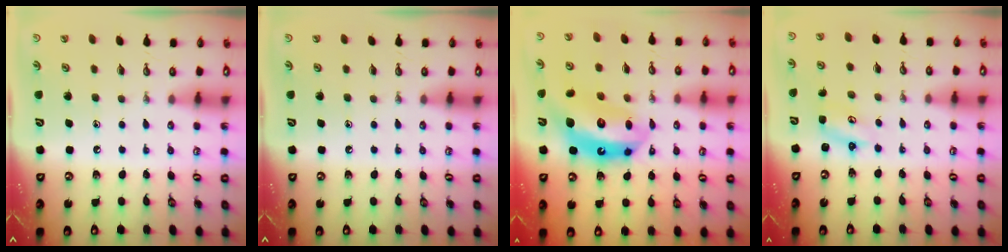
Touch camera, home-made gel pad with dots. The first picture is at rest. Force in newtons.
{"total": 0.0}
{"total": 14.8, "press": 14.7, "slide": 1.8}
{"total": 2.9, "press": 2.9, "slide": 0.3}